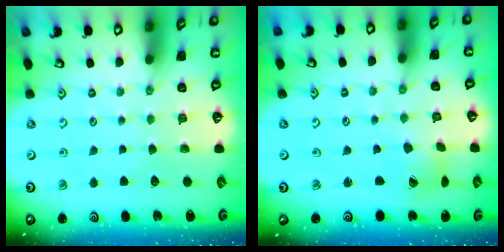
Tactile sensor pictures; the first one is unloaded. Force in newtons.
{"total": 3.0, "press": 2.9, "slide": 0.5}